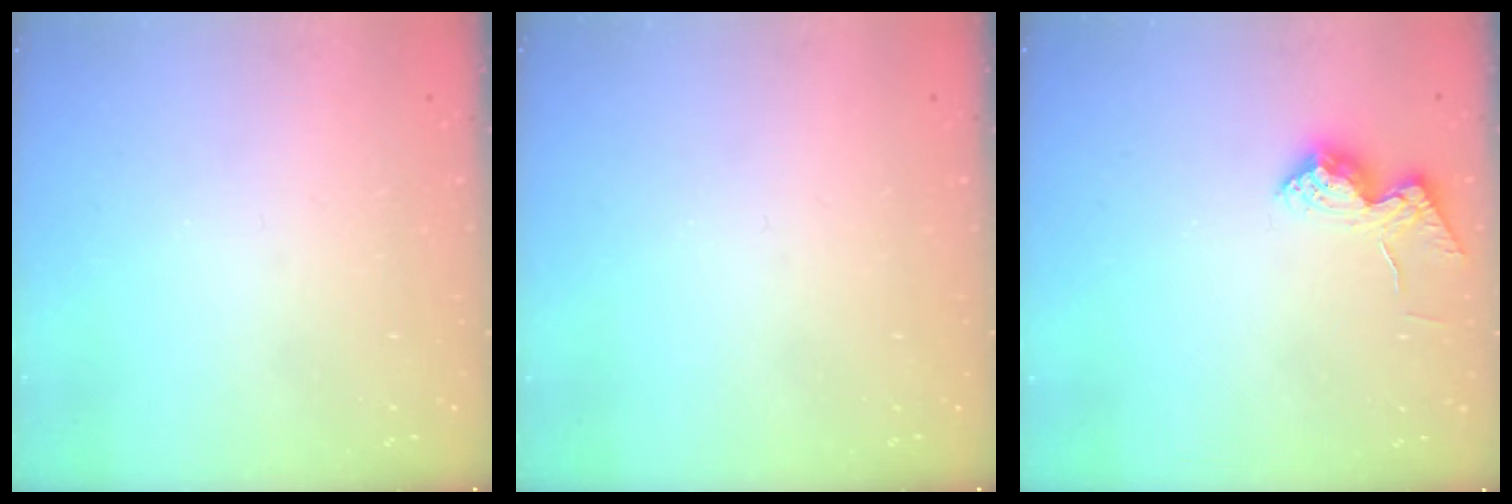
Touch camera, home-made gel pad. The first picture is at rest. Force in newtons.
{"total": 0.0}
{"total": 13.8, "press": 13.7, "slide": 0.7}